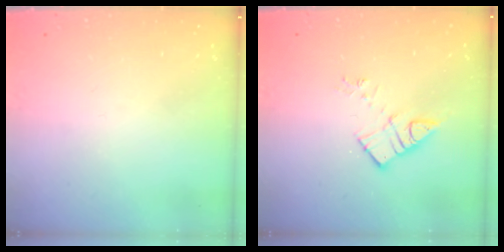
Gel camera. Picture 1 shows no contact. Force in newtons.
{"total": 7.9, "press": 7.9, "slide": 0.4}